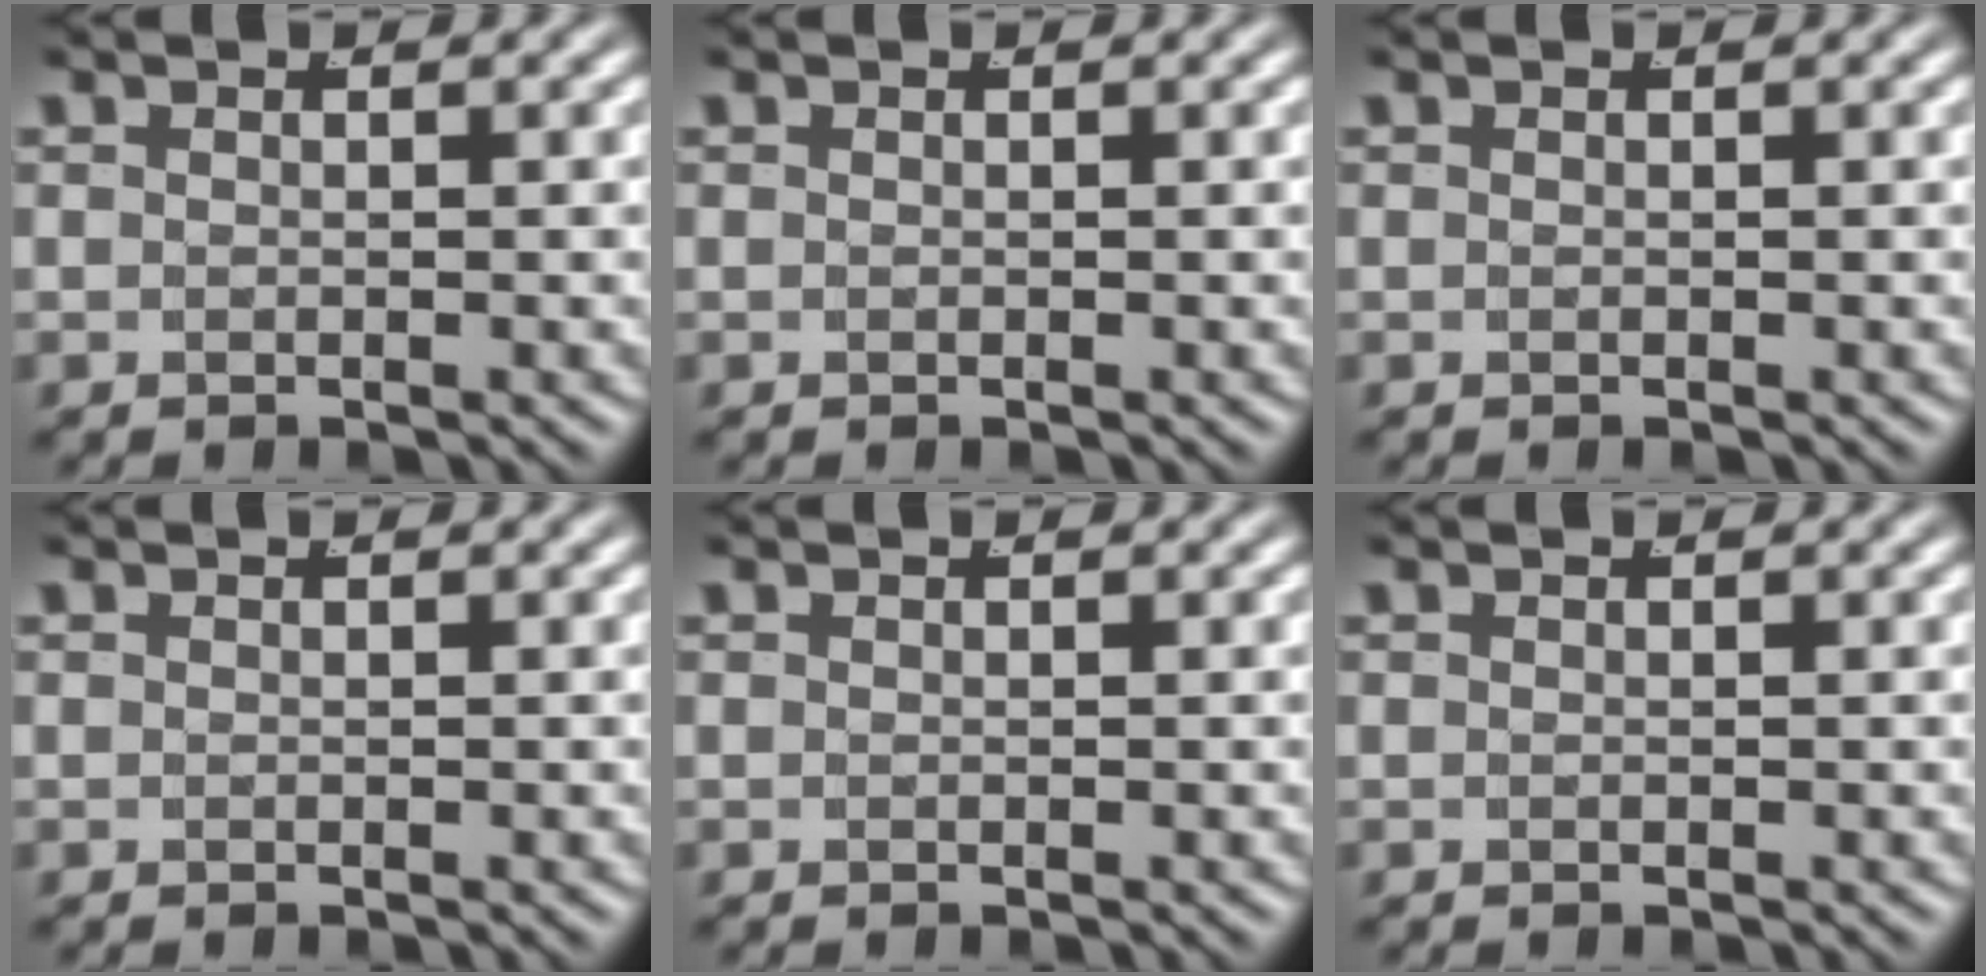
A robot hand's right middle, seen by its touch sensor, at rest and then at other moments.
{"total": 0.0}
{"total": 0.0}
{"total": 0.0}
{"total": 0.0}
{"total": 0.0}